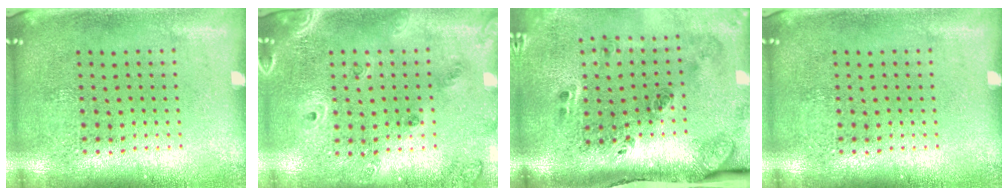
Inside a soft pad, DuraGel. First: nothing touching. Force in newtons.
{"total": 1.5, "press": 1.4, "slide": 0.6}
{"total": 3.3, "press": 2.0, "slide": 2.6}
{"total": 0.0}